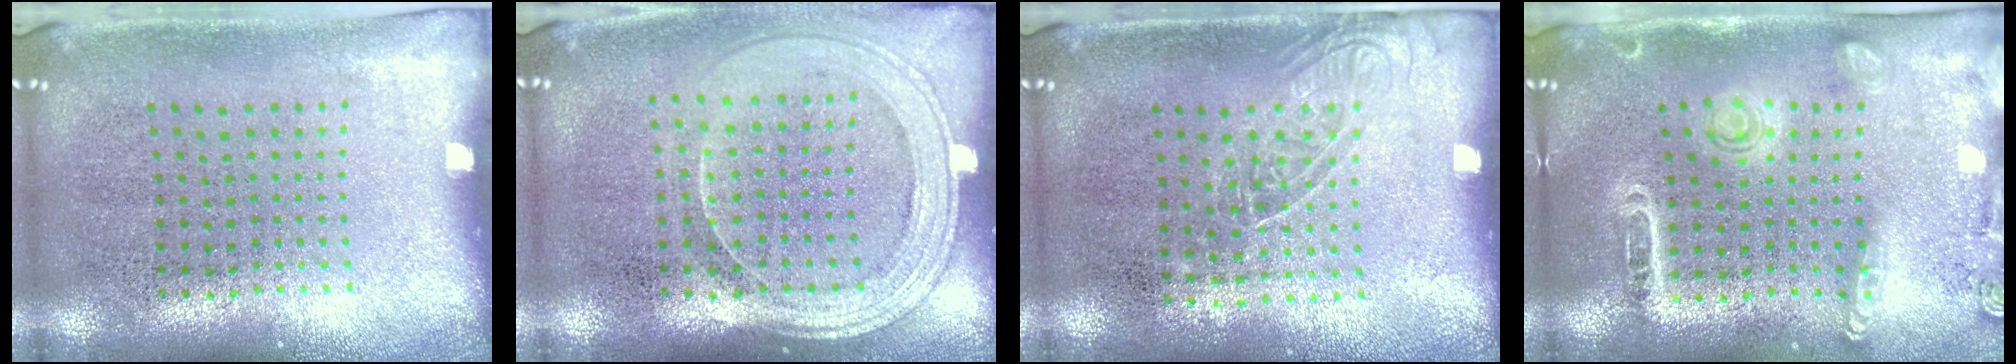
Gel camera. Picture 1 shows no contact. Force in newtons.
{"total": 1.8, "press": 1.6, "slide": 0.7}
{"total": 1.2, "press": 1.1, "slide": 0.7}
{"total": 1.6, "press": 1.5, "slide": 0.5}